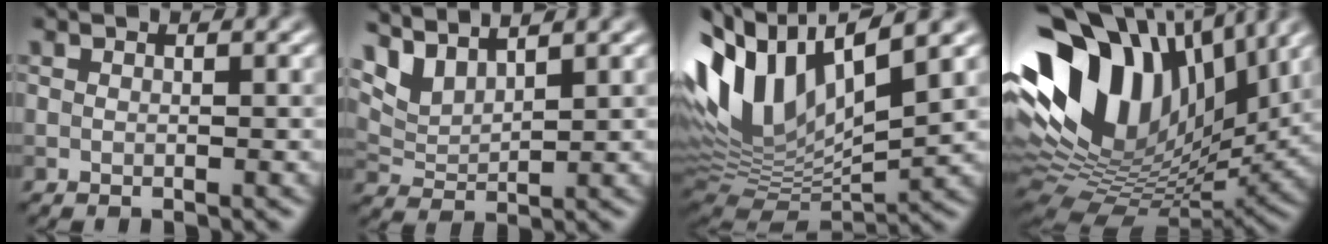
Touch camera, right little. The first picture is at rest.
{"total": 3.7, "force": [3.4, 0.5, 1.3], "torque": [-0.043, 0.000, 0.070]}
{"total": 13.0, "force": [4.5, 5.7, 10.8], "torque": [-0.228, 0.006, 0.080]}
{"total": 16.1, "force": [6.1, 9.4, 11.6], "torque": [-0.231, 0.033, 0.099]}